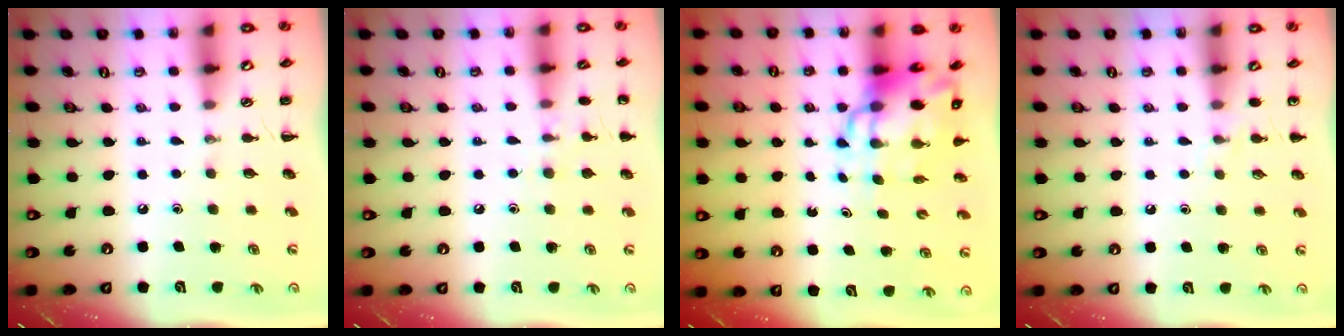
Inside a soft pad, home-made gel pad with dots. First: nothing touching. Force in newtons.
{"total": 7.3, "press": 7.1, "slide": 1.9}
{"total": 10.8, "press": 10.4, "slide": 2.8}
{"total": 3.9, "press": 3.7, "slide": 1.3}